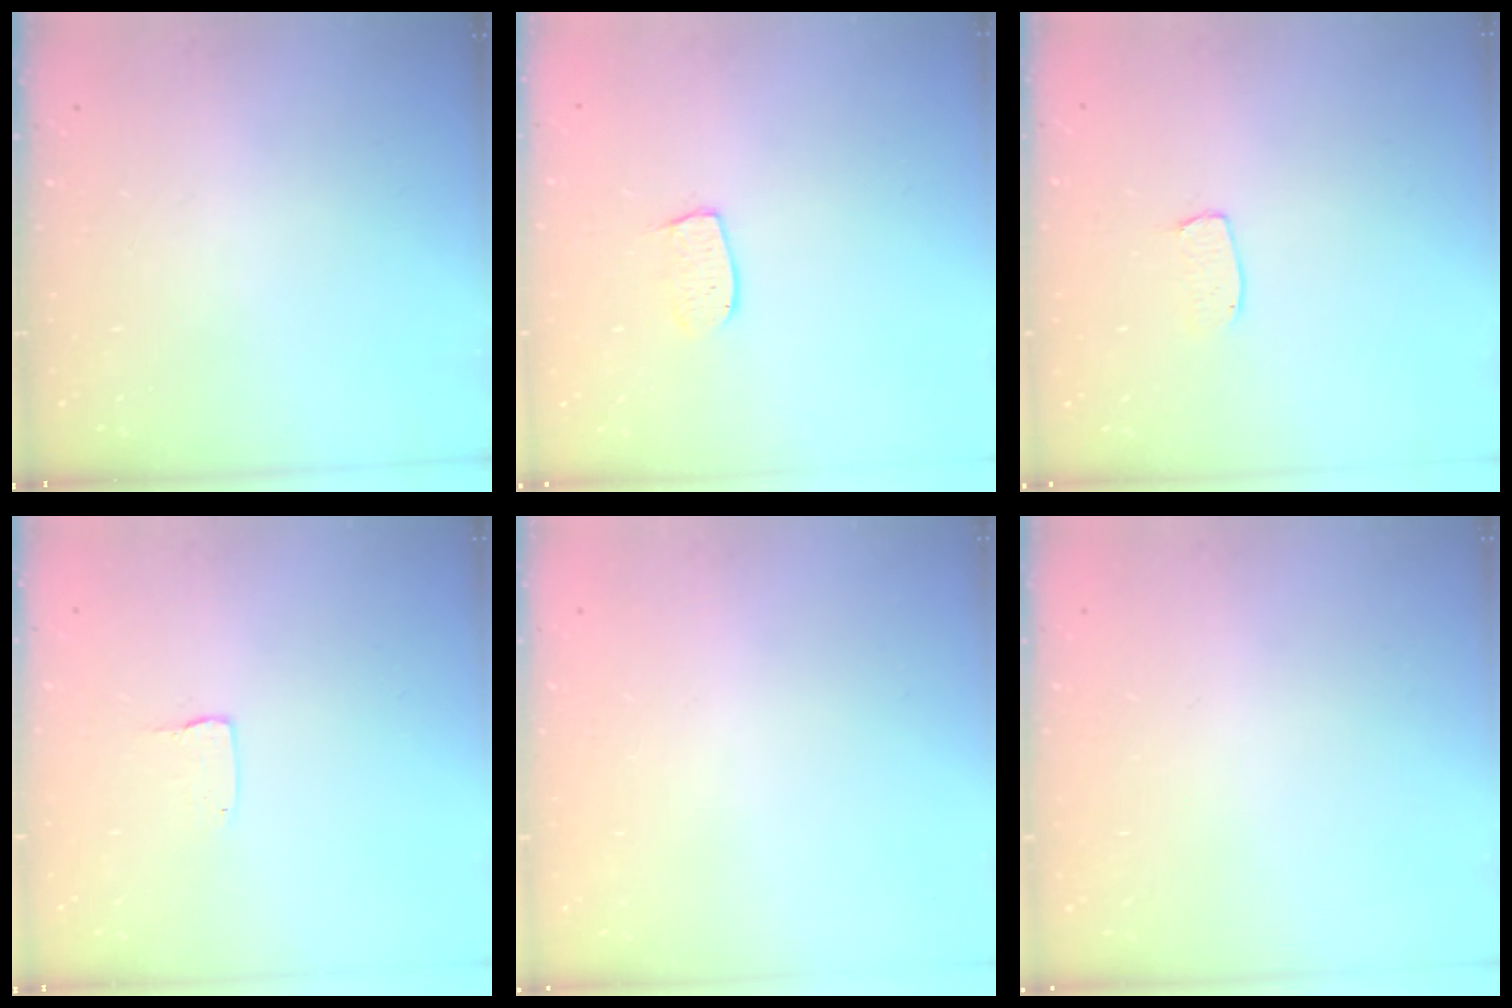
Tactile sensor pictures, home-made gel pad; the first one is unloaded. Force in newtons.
{"total": 6.7, "press": 6.7, "slide": 0.5}
{"total": 4.5, "press": 4.5, "slide": 0.2}
{"total": 2.0, "press": 2.0, "slide": 0.2}
{"total": 0.0}
{"total": 0.0}